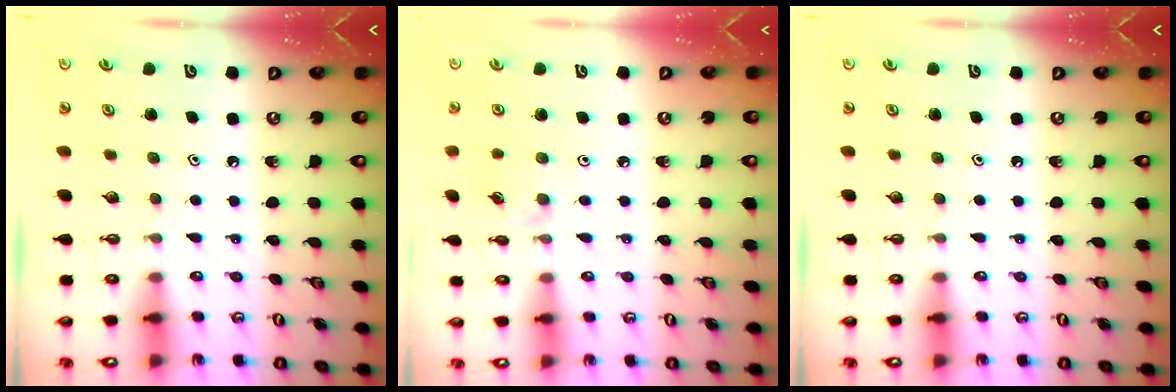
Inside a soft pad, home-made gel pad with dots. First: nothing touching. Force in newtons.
{"total": 5.1, "press": 5.1, "slide": 0.7}
{"total": 0.0}